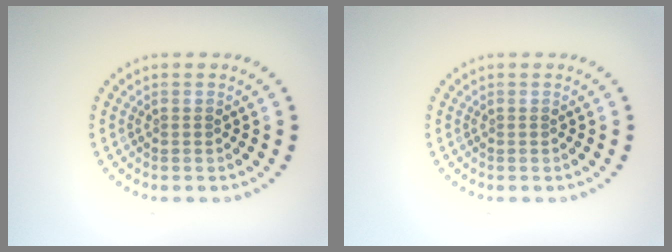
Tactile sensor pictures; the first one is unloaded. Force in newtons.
{"total": 0.0}